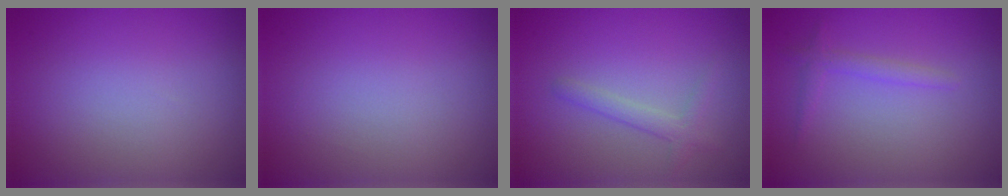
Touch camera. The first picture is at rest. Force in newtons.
{"total": 0.0}
{"total": 1.7, "press": 1.7, "slide": 0.1}
{"total": 1.3, "press": 1.3, "slide": 0.1}